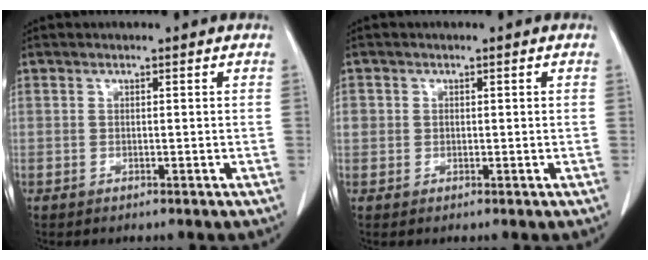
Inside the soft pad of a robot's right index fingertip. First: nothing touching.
{"total": 2.0, "force": [0.2, 1.9, 0.5], "torque": [-0.002, 0.008, 0.007]}